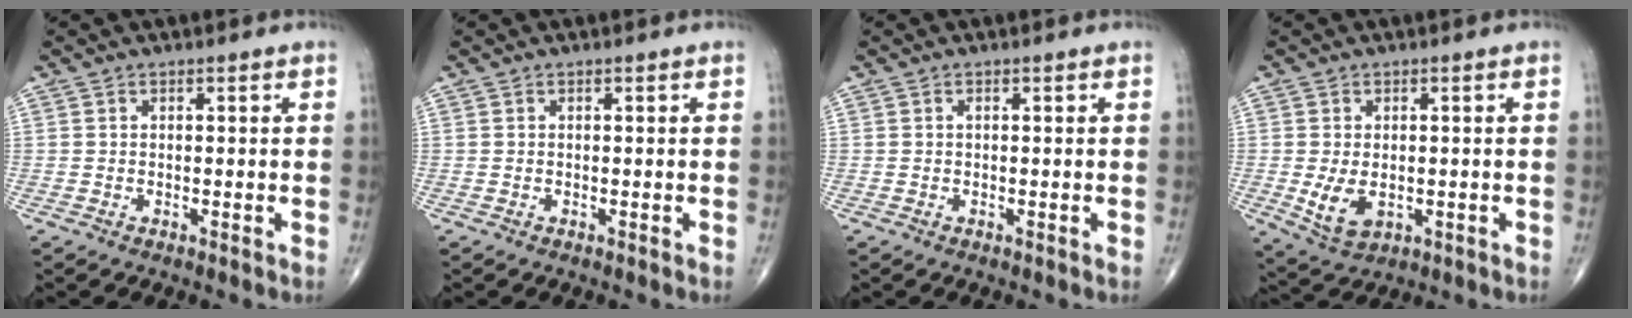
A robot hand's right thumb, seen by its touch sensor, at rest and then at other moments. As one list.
[{"total": 0.0}, {"total": 0.0}, {"total": 5.9, "force": [-0.8, 3.8, 4.4], "torque": [-0.074, -0.010, -0.003]}]